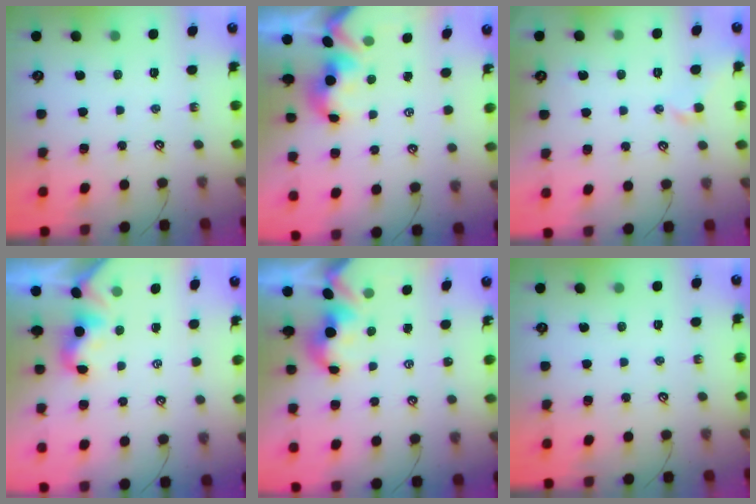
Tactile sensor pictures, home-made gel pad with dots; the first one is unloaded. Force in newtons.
{"total": 1.7, "press": 1.5, "slide": 0.7}
{"total": 0.9, "press": 0.8, "slide": 0.5}
{"total": 2.0, "press": 2.0, "slide": 0.6}
{"total": 1.7, "press": 1.7, "slide": 0.2}
{"total": 0.0}